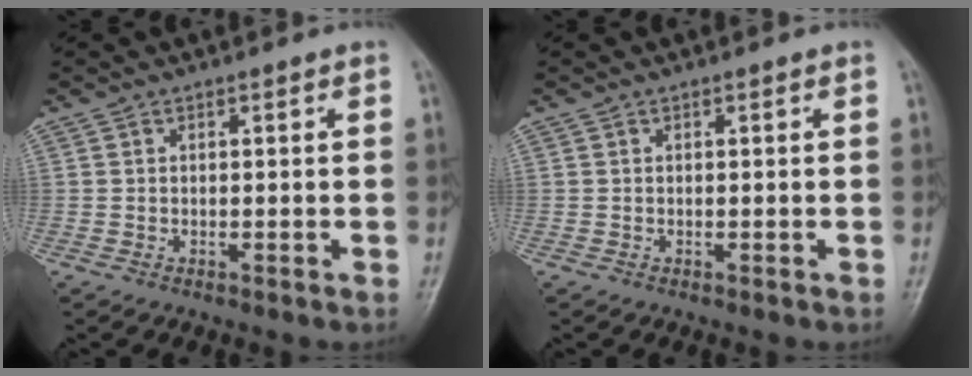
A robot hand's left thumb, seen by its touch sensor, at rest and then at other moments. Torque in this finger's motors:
{"motor_torque": [0.00, 0.00, -0.03, 0.00, 0.00]}